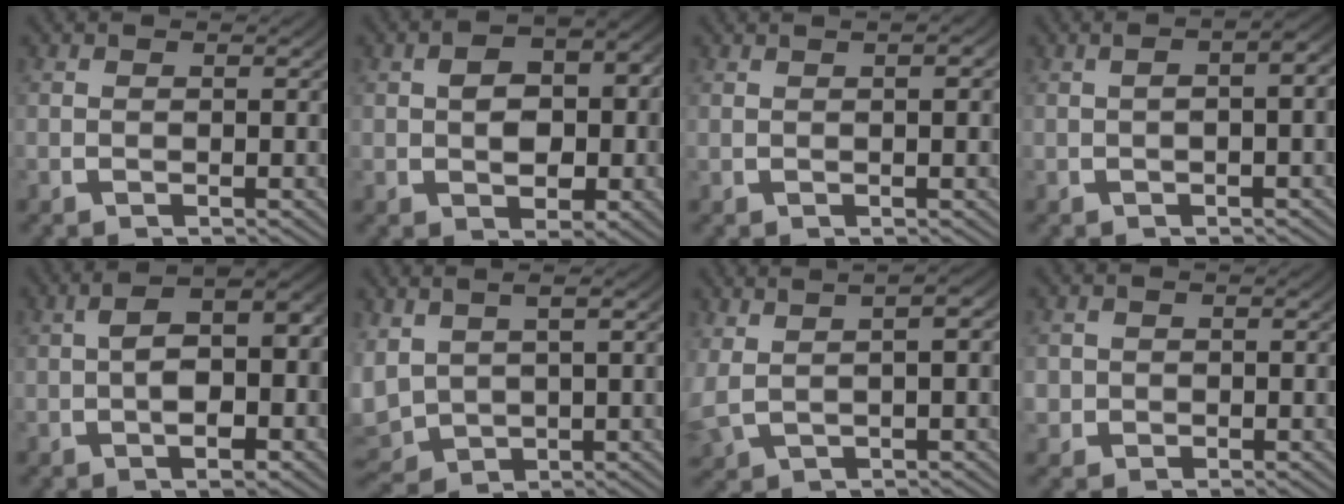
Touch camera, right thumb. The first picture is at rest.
{"total": 6.8, "force": [0.1, 4.8, 4.9], "torque": [-0.081, -0.032, 0.020]}
{"total": 1.8, "force": [0.7, 0.5, 1.6], "torque": [-0.018, 0.005, 0.014]}
{"total": 4.0, "force": [0.3, 1.4, 3.7], "torque": [-0.043, 0.021, 0.000]}
{"total": 8.7, "force": [0.6, 5.1, 7.0], "torque": [-0.093, 0.002, 0.005]}
{"total": 7.5, "force": [0.3, 5.8, 4.7], "torque": [-0.124, -0.032, 0.031]}
{"total": 5.6, "force": [2.0, 3.2, 4.2], "torque": [-0.072, 0.012, 0.038]}
{"total": 2.4, "force": [-0.3, 2.3, 0.6], "torque": [-0.018, -0.012, -0.003]}